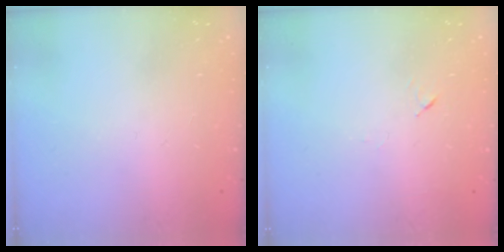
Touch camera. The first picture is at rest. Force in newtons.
{"total": 4.2, "press": 4.1, "slide": 0.7}